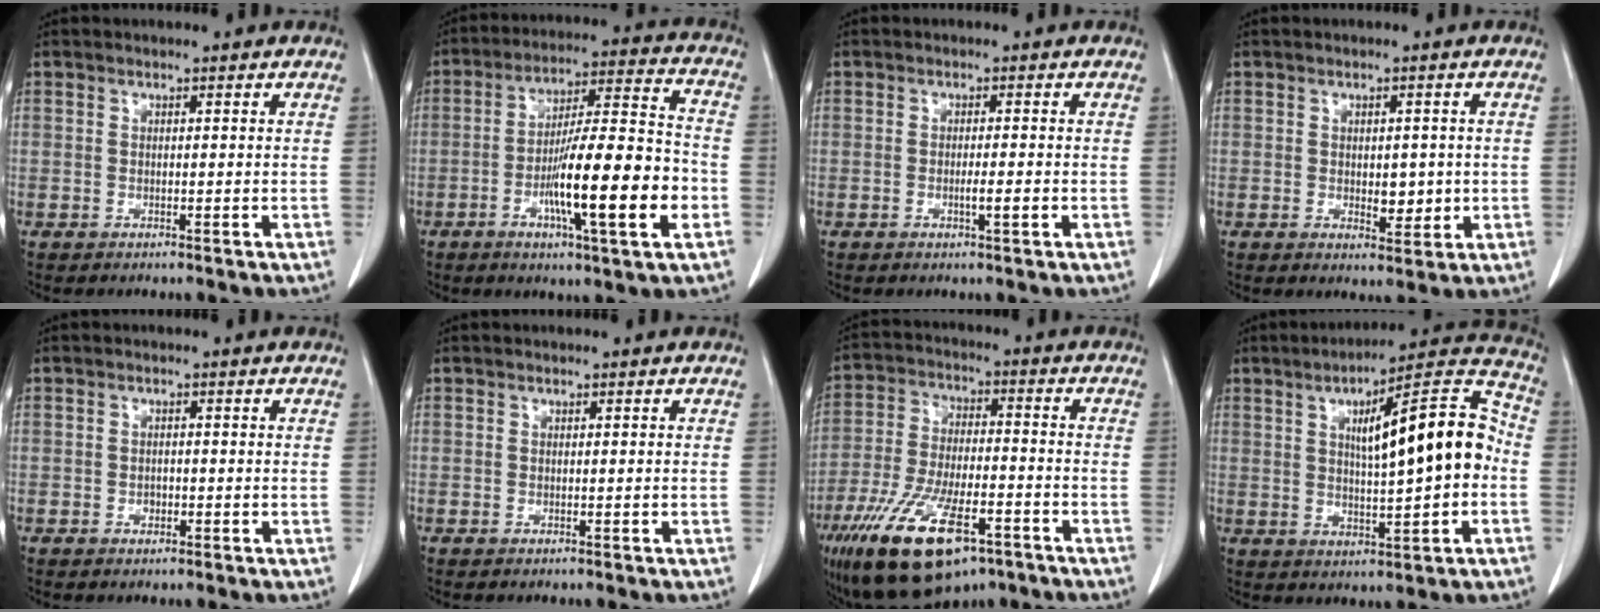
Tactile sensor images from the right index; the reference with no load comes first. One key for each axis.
{"total": 16.8, "fx": -4.9, "fy": 1.3, "fz": 16.0, "tx": -0.265, "ty": 0.000, "tz": -0.077}
{"total": 2.0, "fx": -0.5, "fy": 0.1, "fz": 1.9, "tx": -0.031, "ty": 0.000, "tz": -0.007}
{"total": 3.8, "fx": -0.1, "fy": 2.0, "fz": 3.2, "tx": -0.038, "ty": -0.002, "tz": 0.008}
{"total": 1.1, "fx": -0.4, "fy": 0.9, "fz": 0.6, "tx": -0.006, "ty": 0.005, "tz": -0.002}
{"total": 0.0}
{"total": 17.6, "fx": -10.6, "fy": 6.0, "fz": 12.7, "tx": -0.261, "ty": -0.023, "tz": -0.182}
{"total": 15.4, "fx": 0.9, "fy": 2.6, "fz": 15.1, "tx": -0.223, "ty": 0.036, "tz": 0.015}